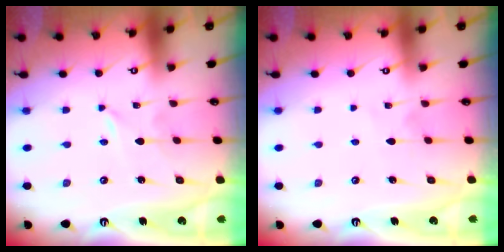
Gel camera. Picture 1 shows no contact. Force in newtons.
{"total": 3.4, "press": 3.3, "slide": 0.4}